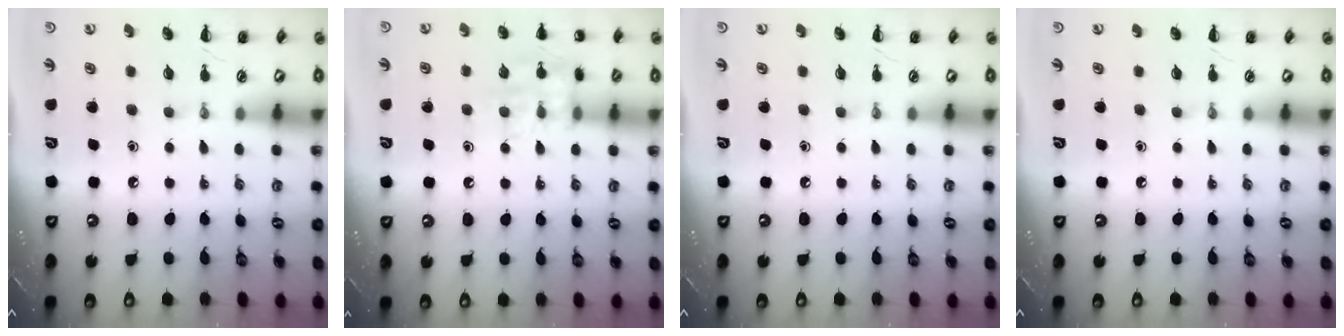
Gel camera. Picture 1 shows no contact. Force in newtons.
{"total": 11.6, "press": 11.5, "slide": 0.7}
{"total": 0.0}
{"total": 0.0}